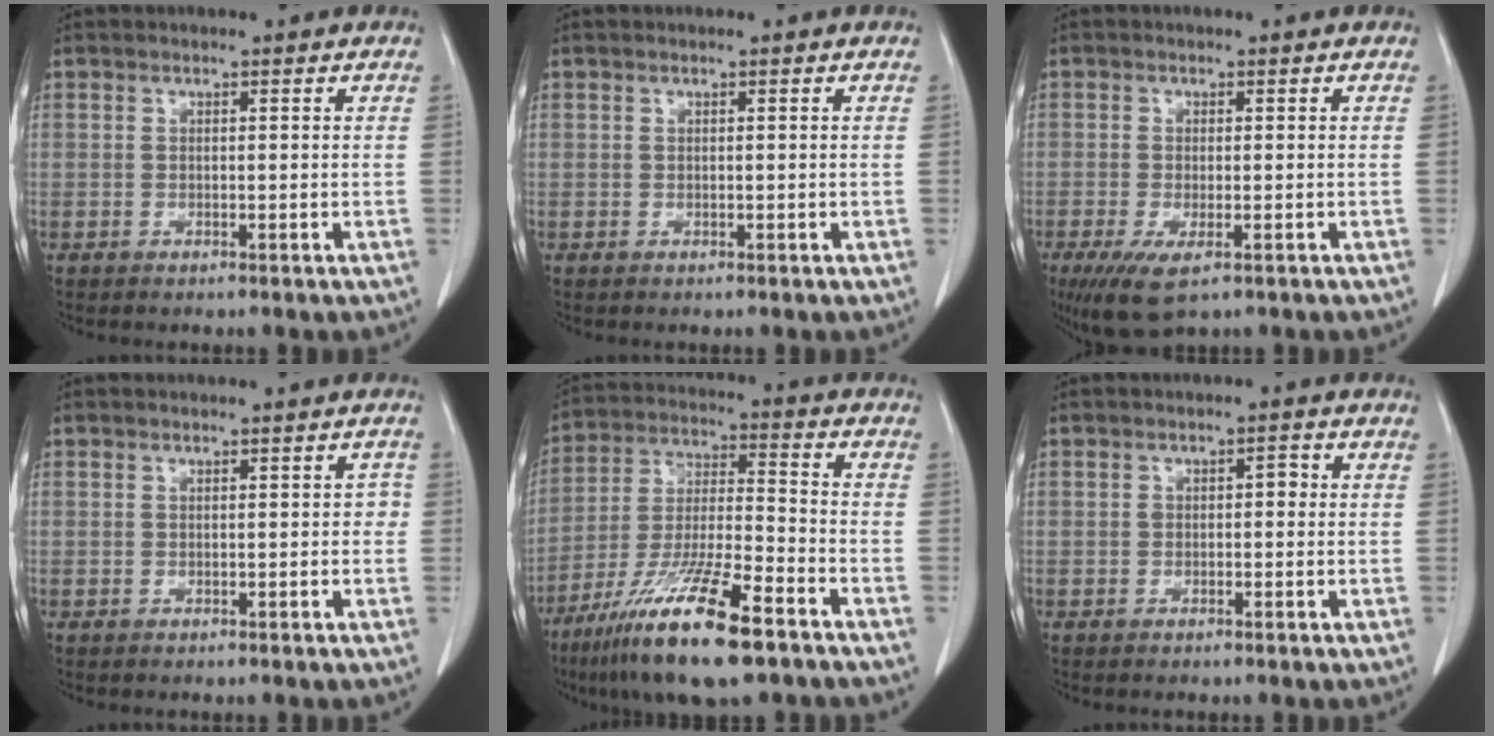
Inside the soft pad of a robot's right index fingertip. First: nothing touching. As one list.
[{"total": 0.0}, {"total": 6.0, "force": [-3.3, 1.9, 4.7], "torque": [-0.084, -0.017, -0.050]}, {"total": 1.1, "force": [-0.1, 0.7, 0.8], "torque": [0.002, 0.006, -0.003]}, {"total": 17.3, "force": [-10.9, 2.1, 13.3], "torque": [-0.264, -0.041, -0.200]}, {"total": 1.6, "force": [-0.1, 0.9, 1.3], "torque": [-0.018, 0.011, -0.001]}]